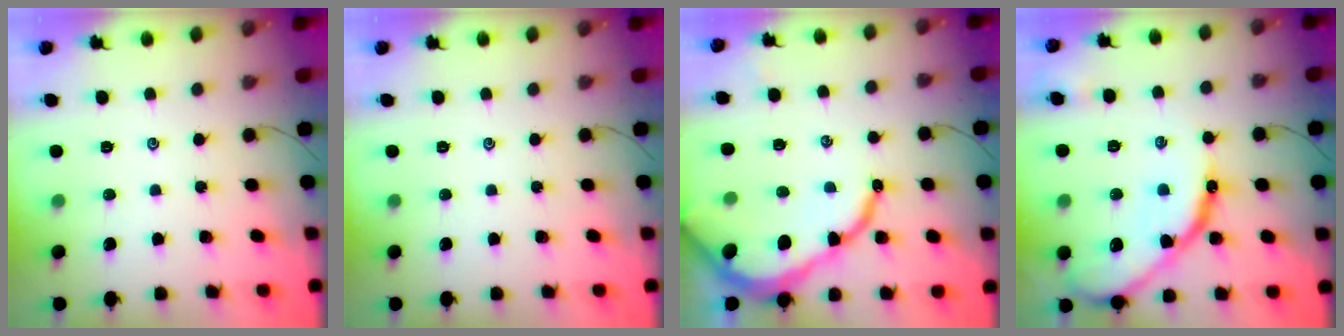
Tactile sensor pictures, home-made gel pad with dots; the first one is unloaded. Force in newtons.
{"total": 0.0}
{"total": 12.6, "press": 12.6, "slide": 1.1}
{"total": 15.8, "press": 15.8, "slide": 1.1}